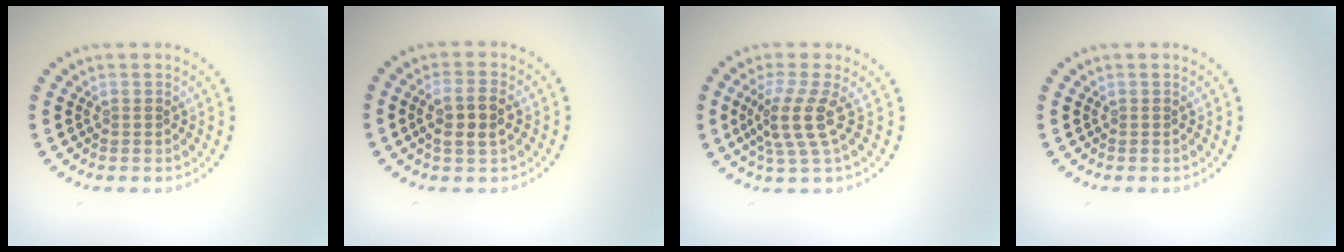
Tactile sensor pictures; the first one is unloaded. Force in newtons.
{"total": 2.9, "press": 2.7, "slide": 0.9}
{"total": 3.7, "press": 2.8, "slide": 2.4}
{"total": 0.0}